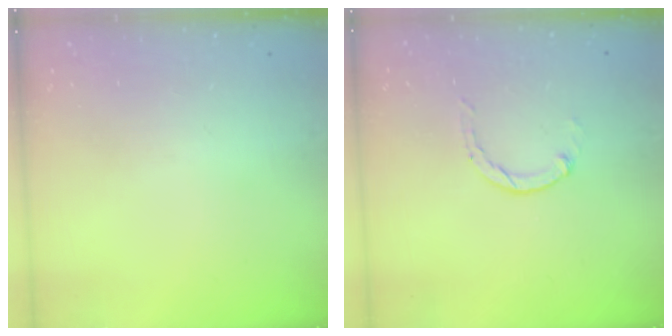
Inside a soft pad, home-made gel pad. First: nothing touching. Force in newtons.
{"total": 0.8, "press": 0.7, "slide": 0.2}